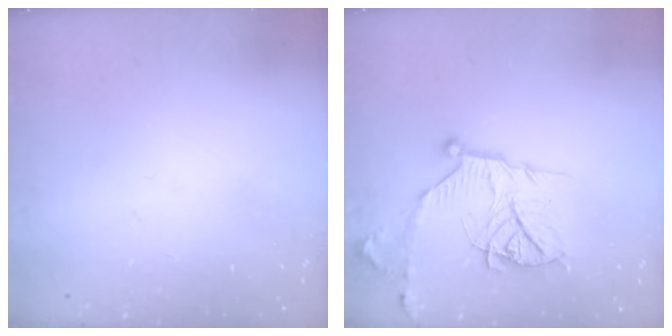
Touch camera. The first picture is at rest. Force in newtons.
{"total": 15.2, "press": 15.2, "slide": 1.1}